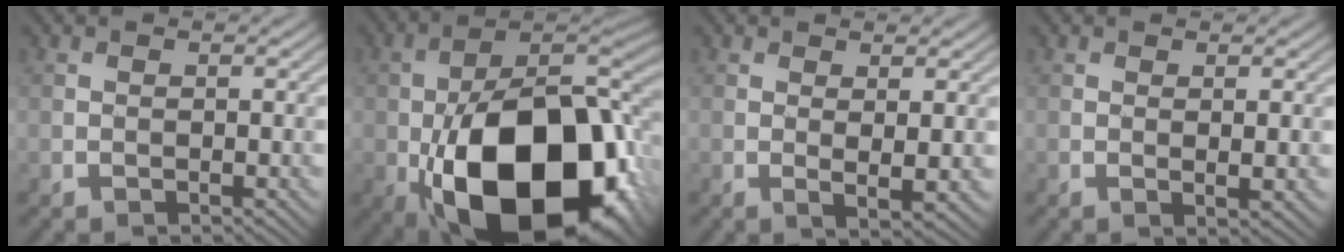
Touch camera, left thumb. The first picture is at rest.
{"total": 21.5, "force": [-6.6, 12.7, 16.1], "torque": [-0.279, -0.047, -0.083]}
{"total": 2.4, "force": [0.8, 0.3, 2.3], "torque": [-0.045, -0.003, 0.017]}
{"total": 1.6, "force": [0.3, 0.2, 1.6], "torque": [-0.025, 0.000, 0.007]}